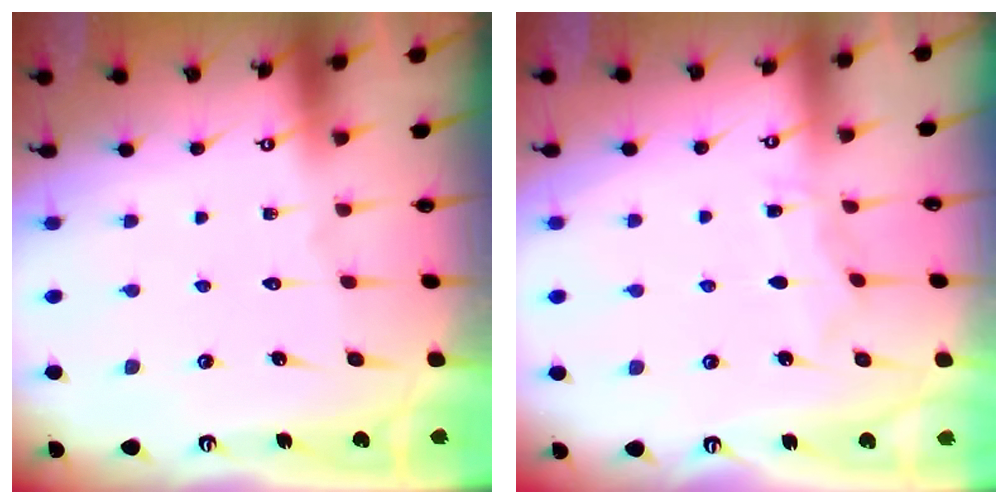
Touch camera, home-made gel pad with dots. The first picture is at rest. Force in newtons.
{"total": 4.9, "press": 4.9, "slide": 0.3}